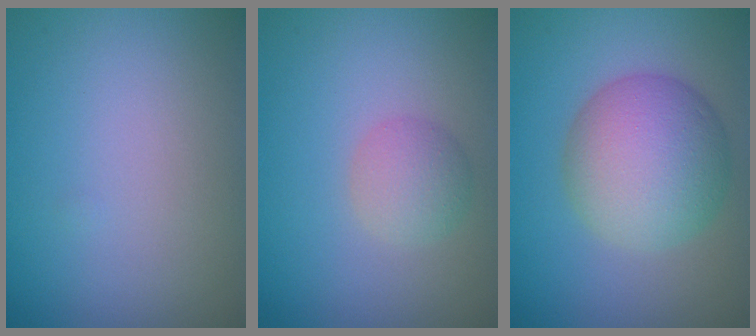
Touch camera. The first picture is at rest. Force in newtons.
{"total": 2.3, "press": 2.3, "slide": 0.0}
{"total": 7.3, "press": 7.3, "slide": 0.2}